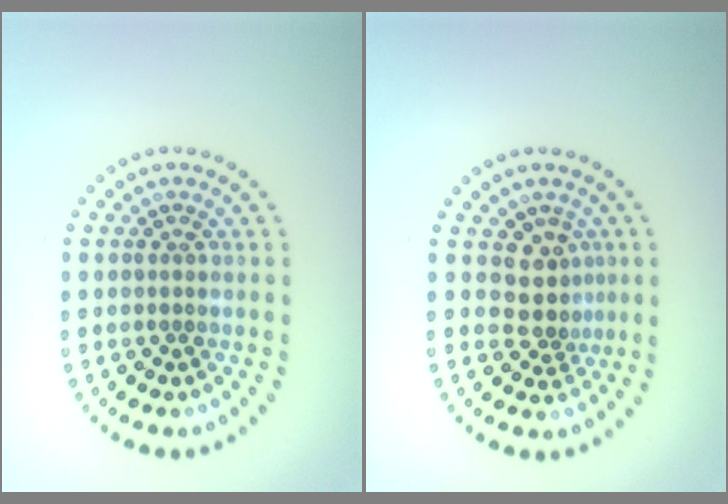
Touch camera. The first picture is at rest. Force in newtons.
{"total": 2.9, "press": 2.0, "slide": 2.0}